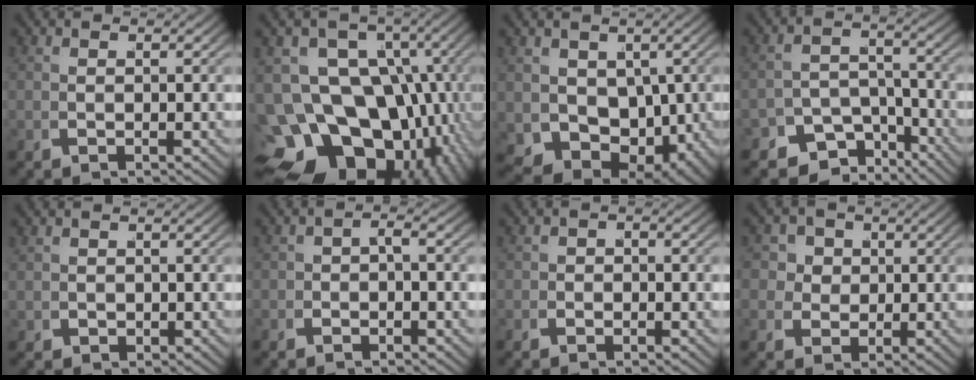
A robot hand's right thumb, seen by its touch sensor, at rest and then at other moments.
{"total": 22.7, "force": [-6.3, 17.6, 13.0], "torque": [-0.264, -0.090, -0.090]}
{"total": 11.8, "force": [-2.6, 8.9, 7.3], "torque": [-0.154, -0.071, -0.018]}
{"total": 7.8, "force": [-5.4, 4.8, 3.0], "torque": [-0.031, -0.024, -0.089]}
{"total": 1.7, "force": [-0.2, 1.4, 0.9], "torque": [-0.017, -0.015, 0.009]}
{"total": 1.5, "force": [-0.8, 1.0, 0.9], "torque": [-0.011, 0.006, -0.017]}
{"total": 1.3, "force": [-0.6, 1.1, 0.6], "torque": [-0.005, 0.000, -0.014]}
{"total": 7.0, "force": [0.7, 5.9, 3.7], "torque": [-0.068, -0.012, 0.011]}